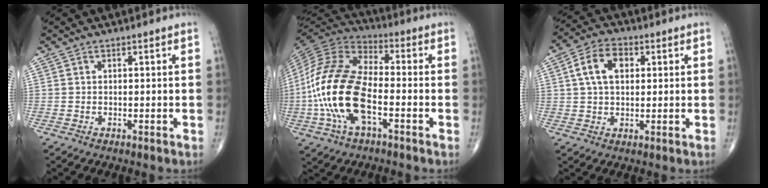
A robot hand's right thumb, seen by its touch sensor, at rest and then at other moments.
{"total": 19.2, "force": [-4.3, 9.4, 16.2], "torque": [-0.334, 0.025, -0.084]}
{"total": 8.3, "force": [2.0, 5.3, 6.1], "torque": [-0.102, 0.012, 0.032]}